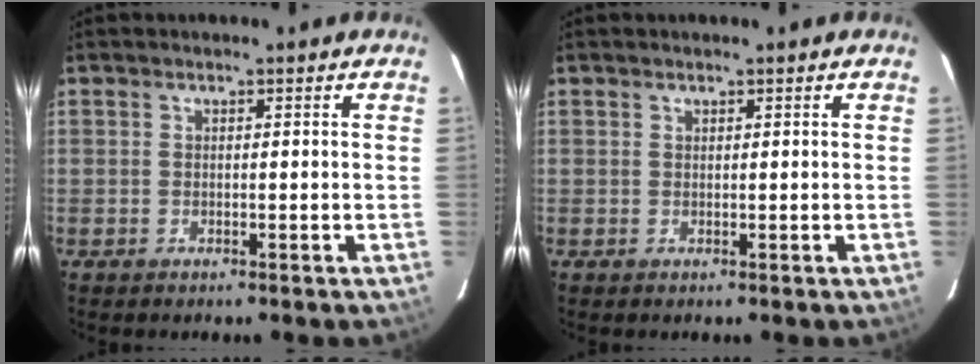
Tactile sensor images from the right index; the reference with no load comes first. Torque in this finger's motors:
{"motor_torque": [0.09, 0.07, -0.02, 0.01]}